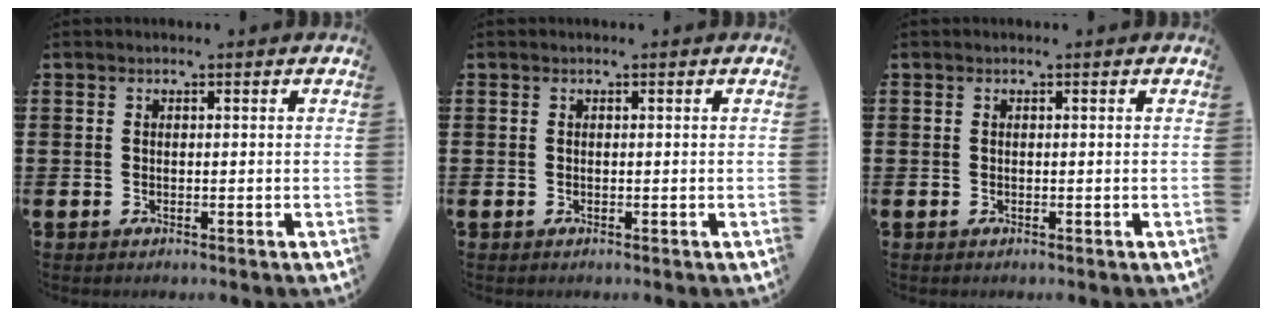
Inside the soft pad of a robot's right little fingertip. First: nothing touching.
{"total": 0.0}
{"total": 0.0}